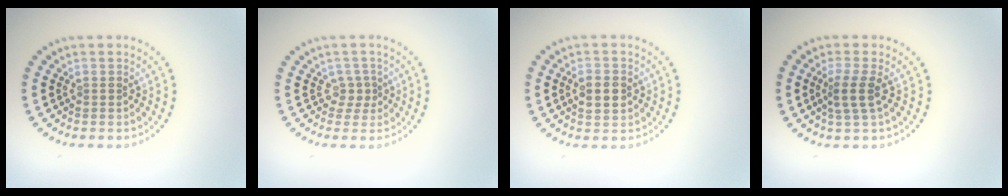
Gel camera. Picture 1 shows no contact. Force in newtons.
{"total": 1.4, "press": 0.9, "slide": 1.1}
{"total": 2.6, "press": 2.6, "slide": 0.1}
{"total": 2.3, "press": 1.8, "slide": 1.3}